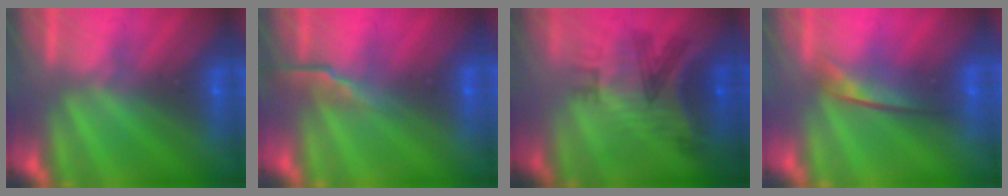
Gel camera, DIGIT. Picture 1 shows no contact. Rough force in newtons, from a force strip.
{"total": 2.6}
{"total": 7.0}
{"total": 2.0}